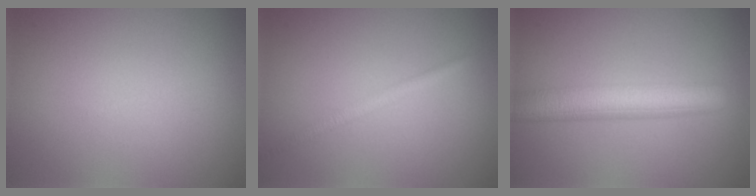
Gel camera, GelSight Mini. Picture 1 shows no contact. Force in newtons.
{"total": 1.3, "press": 1.3, "slide": 0.0}
{"total": 6.1, "press": 6.1, "slide": 0.2}